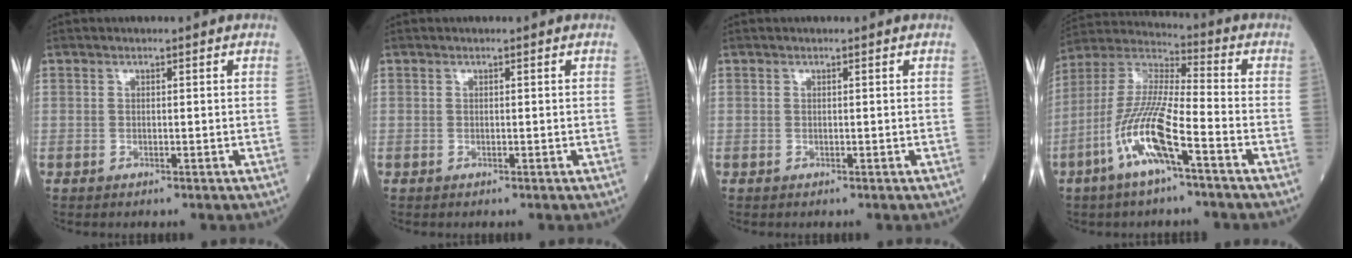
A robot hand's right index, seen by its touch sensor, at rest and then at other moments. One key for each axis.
{"total": 0.0}
{"total": 0.0}
{"total": 13.1, "fx": -5.9, "fy": 1.7, "fz": 11.6, "tx": -0.248, "ty": -0.003, "tz": -0.118}